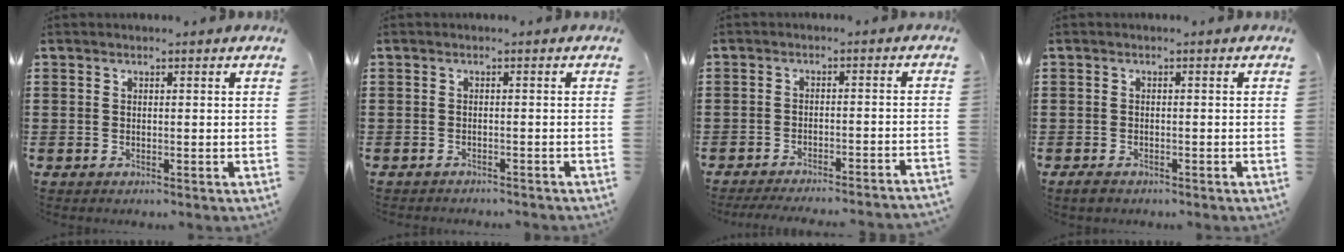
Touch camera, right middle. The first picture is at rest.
{"total": 0.7, "force": [-0.7, 0.0, 0.1], "torque": [-0.003, 0.000, -0.015]}
{"total": 3.2, "force": [-3.1, -0.3, 0.9], "torque": [-0.016, -0.002, -0.063]}
{"total": 0.9, "force": [-0.7, 0.4, 0.4], "torque": [-0.010, -0.002, -0.014]}